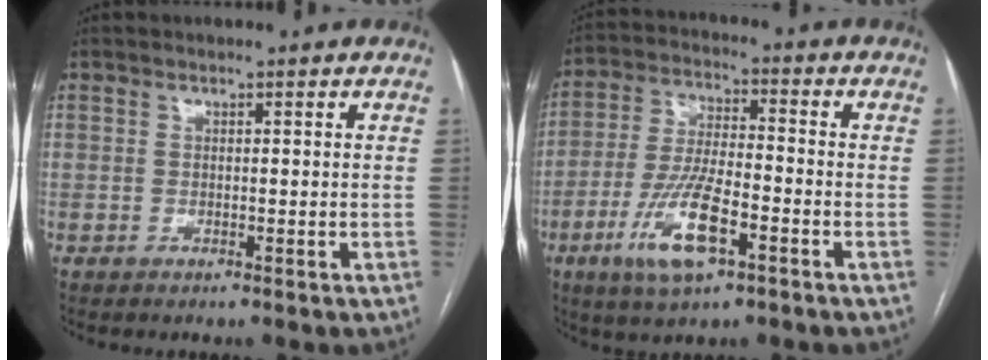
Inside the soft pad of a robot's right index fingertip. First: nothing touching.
{"total": 11.6, "force": [-5.2, 2.9, 9.9], "torque": [-0.204, -0.009, -0.093]}